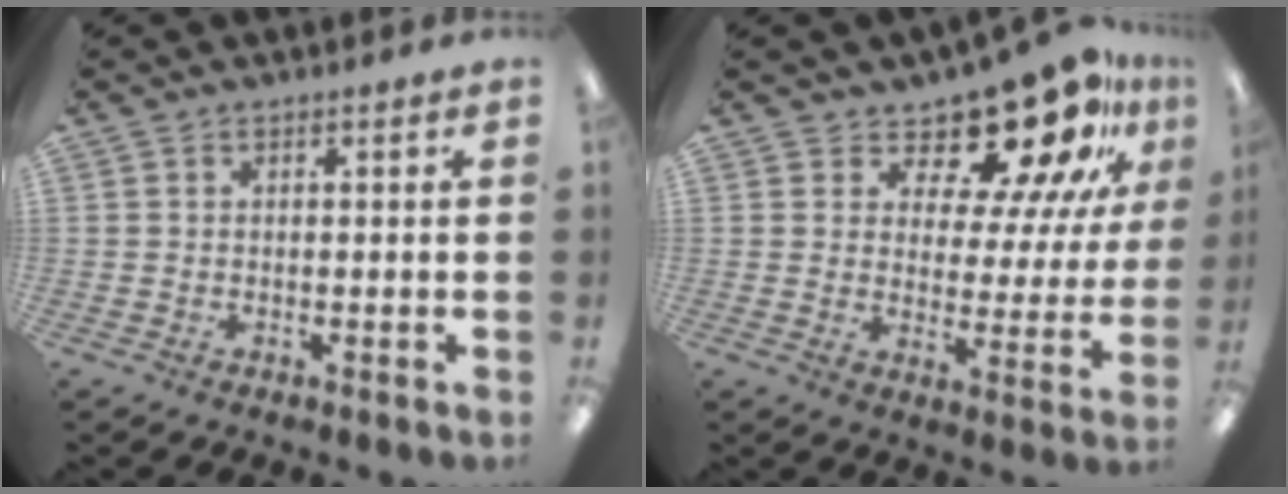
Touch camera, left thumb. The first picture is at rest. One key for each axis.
{"total": 15.2, "fx": 12.3, "fy": 5.1, "fz": 7.4, "tx": -0.118, "ty": -0.099, "tz": 0.206}